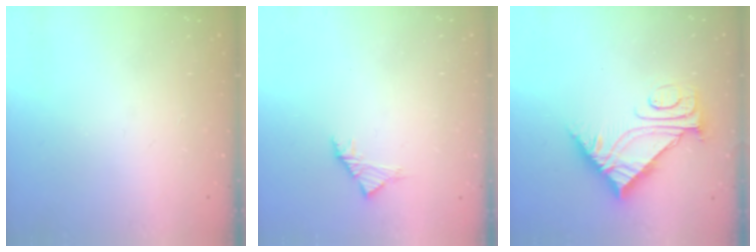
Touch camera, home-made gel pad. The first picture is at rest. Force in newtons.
{"total": 2.8, "press": 2.6, "slide": 0.8}
{"total": 9.0, "press": 8.9, "slide": 0.9}